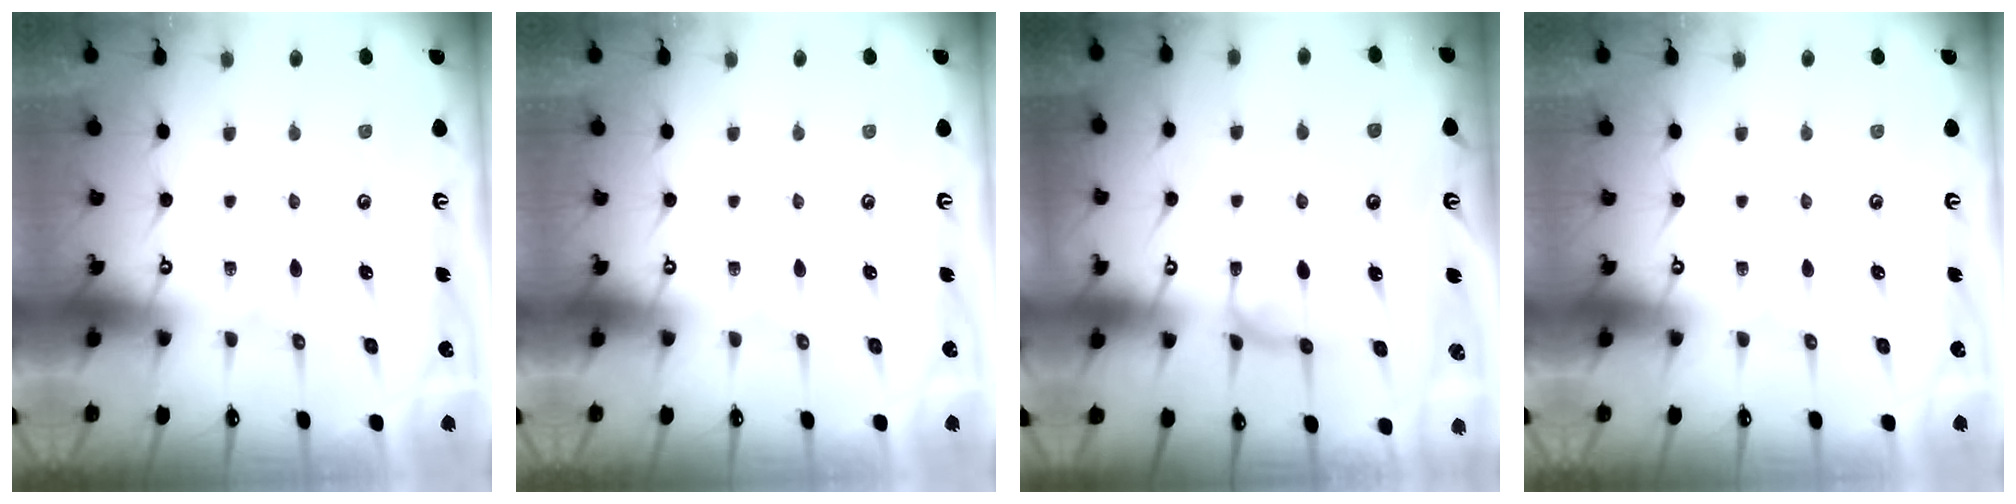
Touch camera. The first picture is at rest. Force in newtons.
{"total": 0.0}
{"total": 0.6, "press": 0.3, "slide": 0.5}
{"total": 0.0}